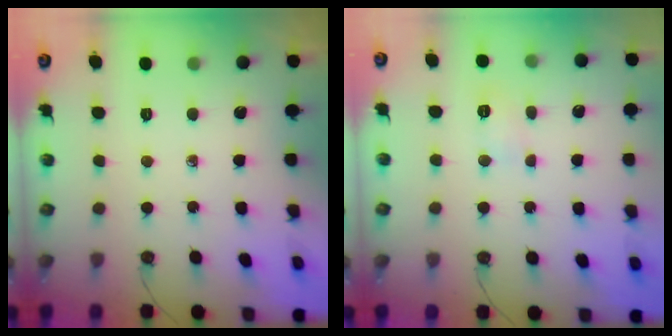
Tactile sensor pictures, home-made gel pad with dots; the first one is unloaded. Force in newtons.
{"total": 4.8, "press": 4.8, "slide": 0.5}